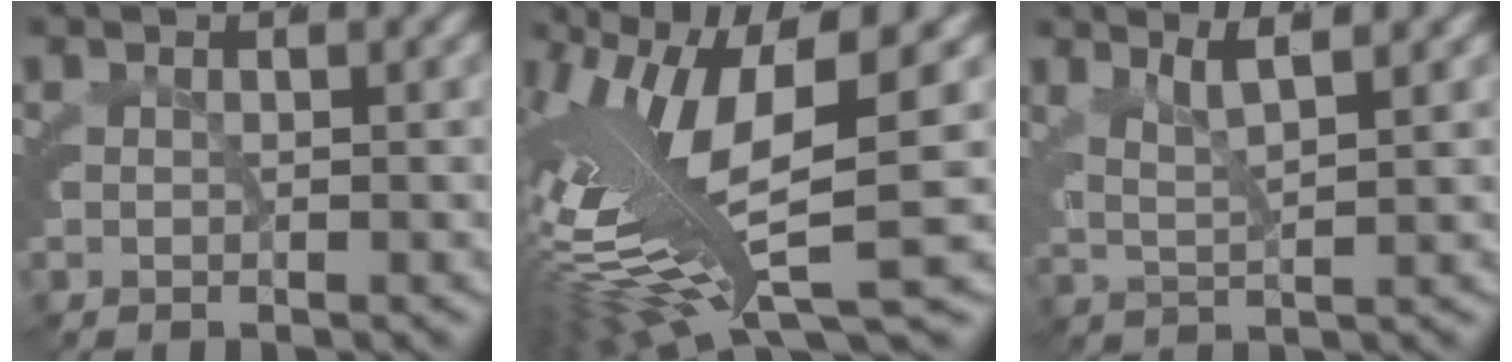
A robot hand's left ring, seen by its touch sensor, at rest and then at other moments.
{"total": 10.5, "force": [-1.4, 4.2, 9.6], "torque": [-0.196, -0.019, -0.010]}
{"total": 3.6, "force": [1.9, 1.4, 2.7], "torque": [-0.056, -0.004, 0.033]}